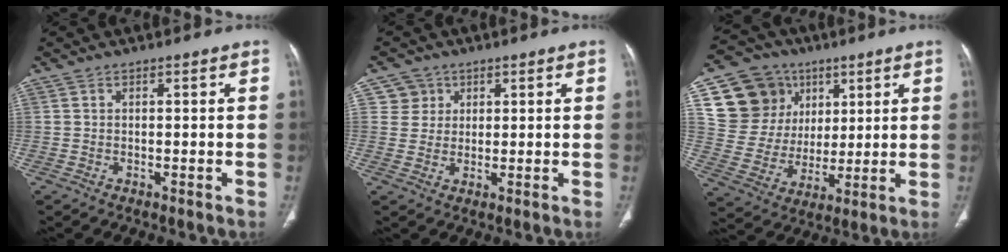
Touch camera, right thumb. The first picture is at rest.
{"total": 4.0, "force": [1.7, 3.6, 0.0], "torque": [0.026, -0.004, 0.025]}
{"total": 17.2, "force": [7.0, 14.5, 6.1], "torque": [-0.073, -0.001, 0.141]}